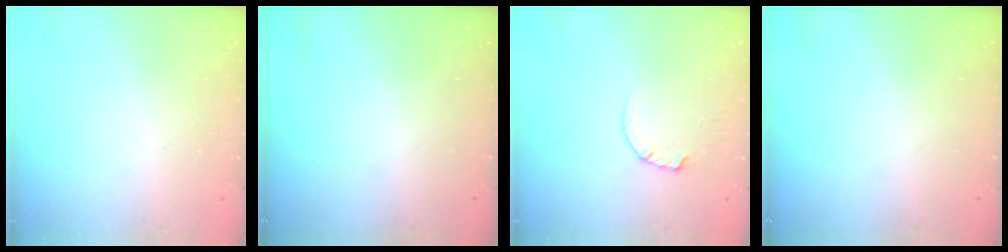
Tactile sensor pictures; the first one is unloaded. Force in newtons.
{"total": 0.0}
{"total": 2.4, "press": 2.4, "slide": 0.3}
{"total": 0.0}